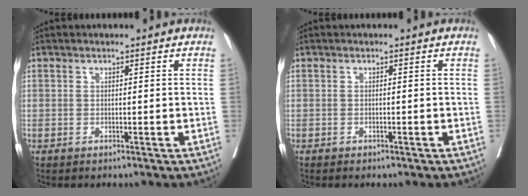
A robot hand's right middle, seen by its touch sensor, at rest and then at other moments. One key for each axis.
{"total": 0.8, "fx": -0.6, "fy": 0.3, "fz": 0.3, "tx": -0.008, "ty": 0.000, "tz": -0.009}